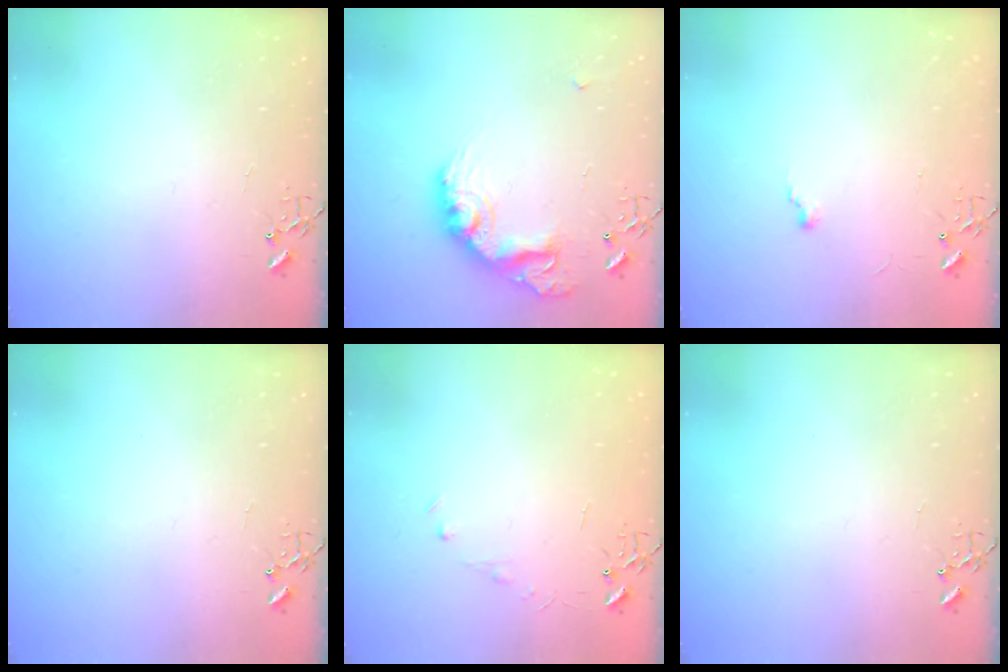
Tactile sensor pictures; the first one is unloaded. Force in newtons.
{"total": 19.3, "press": 19.2, "slide": 1.2}
{"total": 4.1, "press": 4.1, "slide": 0.5}
{"total": 0.0}
{"total": 3.5, "press": 3.5, "slide": 0.5}
{"total": 0.0}